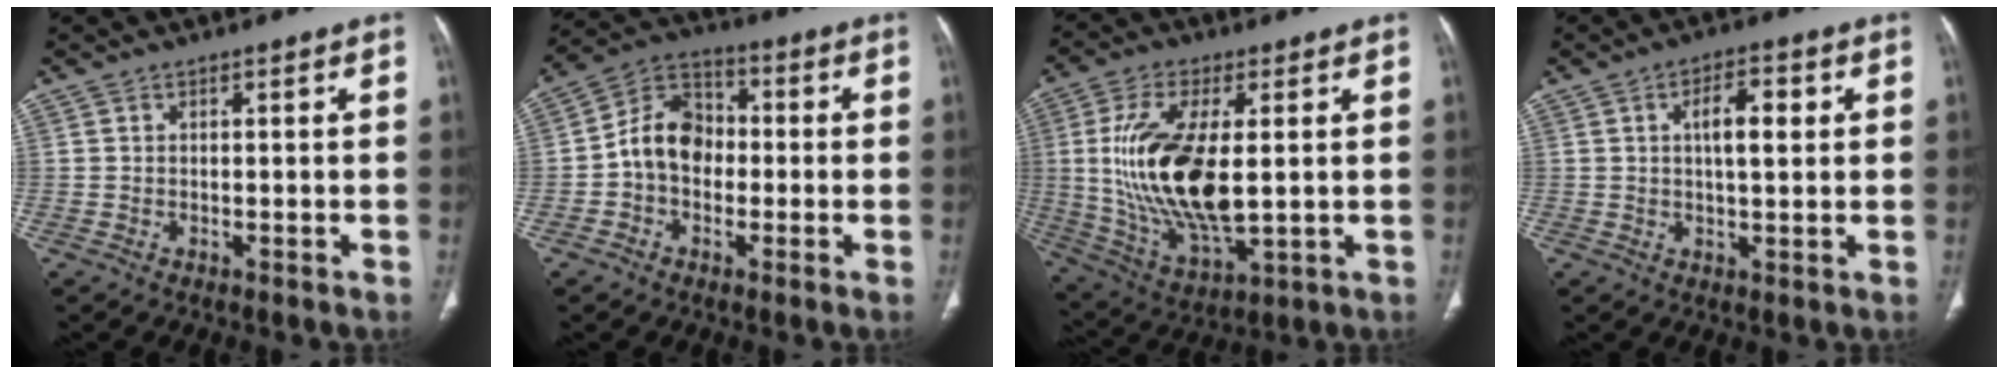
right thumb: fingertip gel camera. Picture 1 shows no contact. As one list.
[{"total": 9.8, "force": [-1.1, 7.6, 6.1], "torque": [-0.085, 0.035, -0.035]}, {"total": 19.3, "force": [1.2, 8.4, 17.4], "torque": [-0.347, -0.018, 0.032]}, {"total": 6.8, "force": [1.5, 2.6, 6.0], "torque": [-0.089, 0.004, 0.023]}]